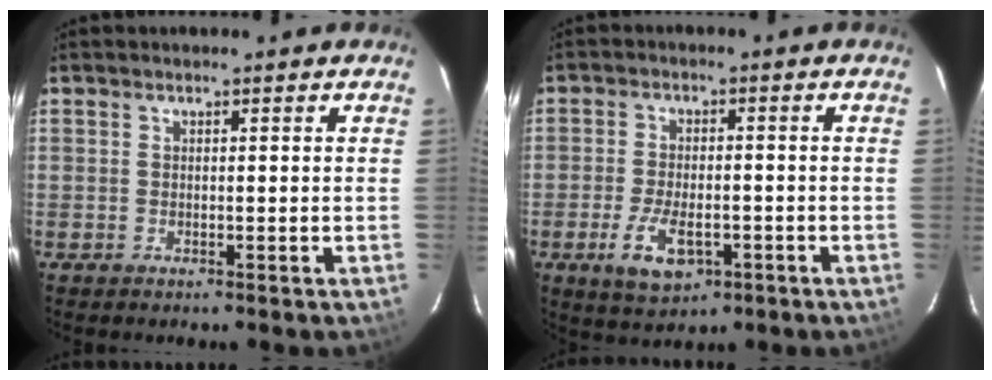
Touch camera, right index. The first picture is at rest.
{"total": 7.8, "force": [-3.4, 3.8, 5.9], "torque": [-0.129, -0.009, -0.053]}